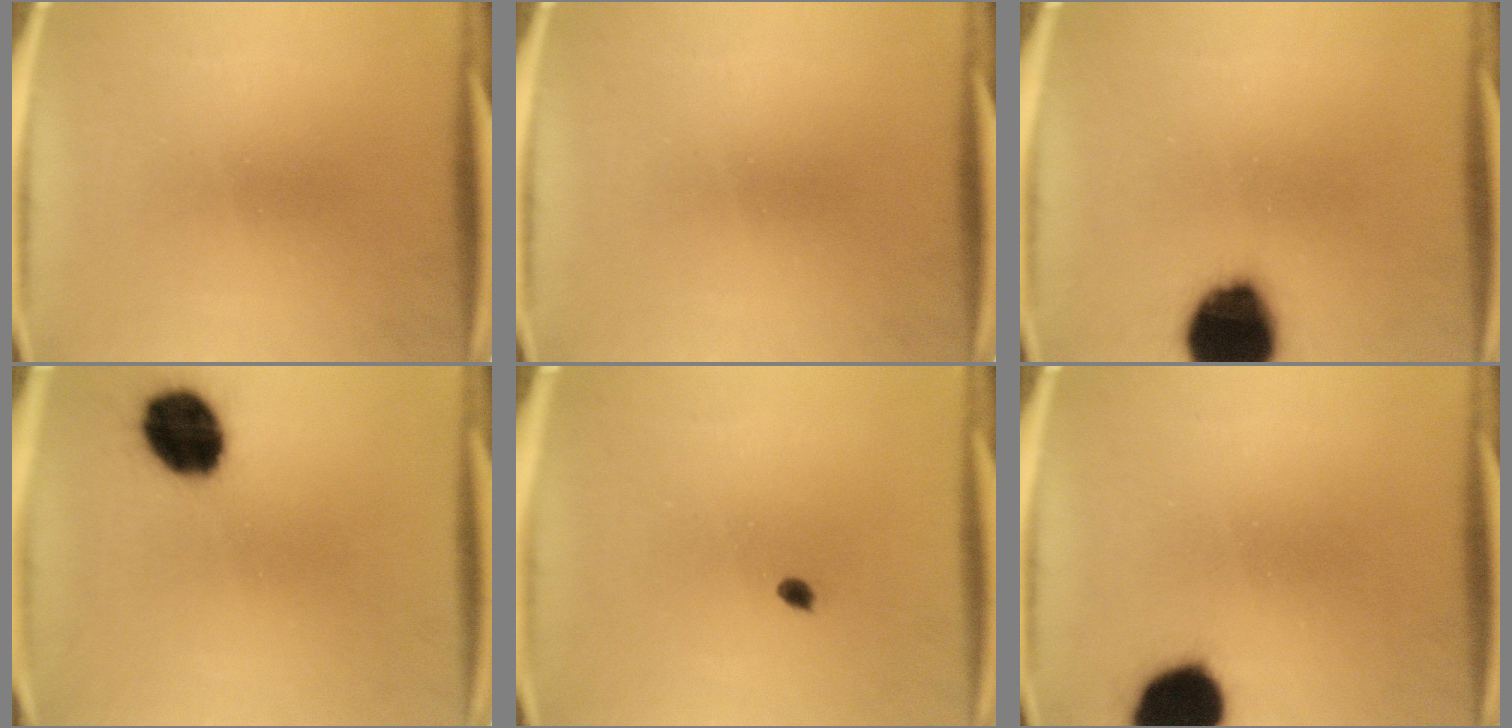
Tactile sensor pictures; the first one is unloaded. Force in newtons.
{"total": 0.0}
{"total": 18.9}
{"total": 13.9}
{"total": 1.1}
{"total": 15.8}